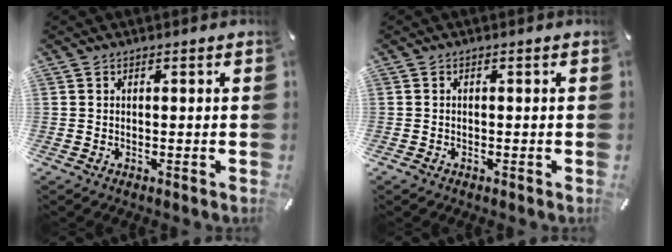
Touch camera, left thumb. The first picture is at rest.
{"total": 0.6, "force": [-0.4, 0.4, 0.1], "torque": [-0.002, 0.001, -0.010]}